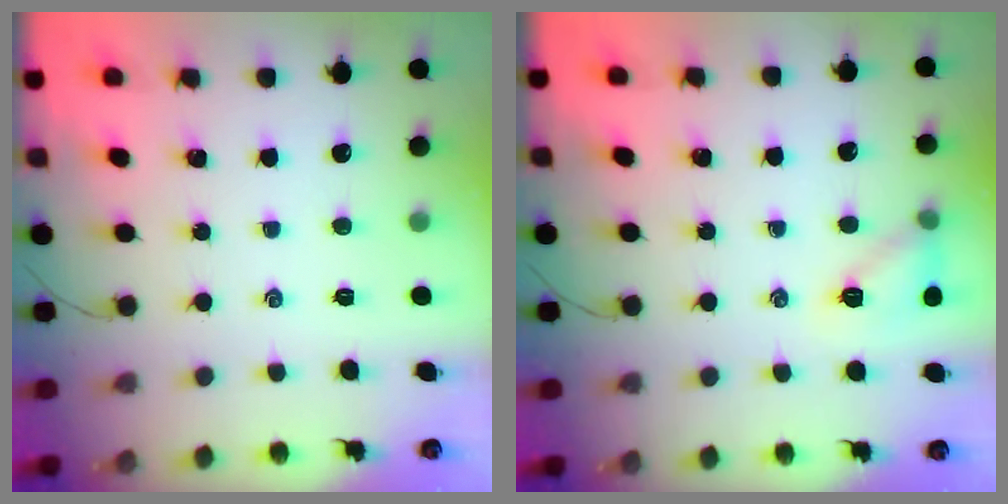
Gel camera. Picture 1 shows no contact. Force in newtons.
{"total": 9.5, "press": 9.5, "slide": 0.9}